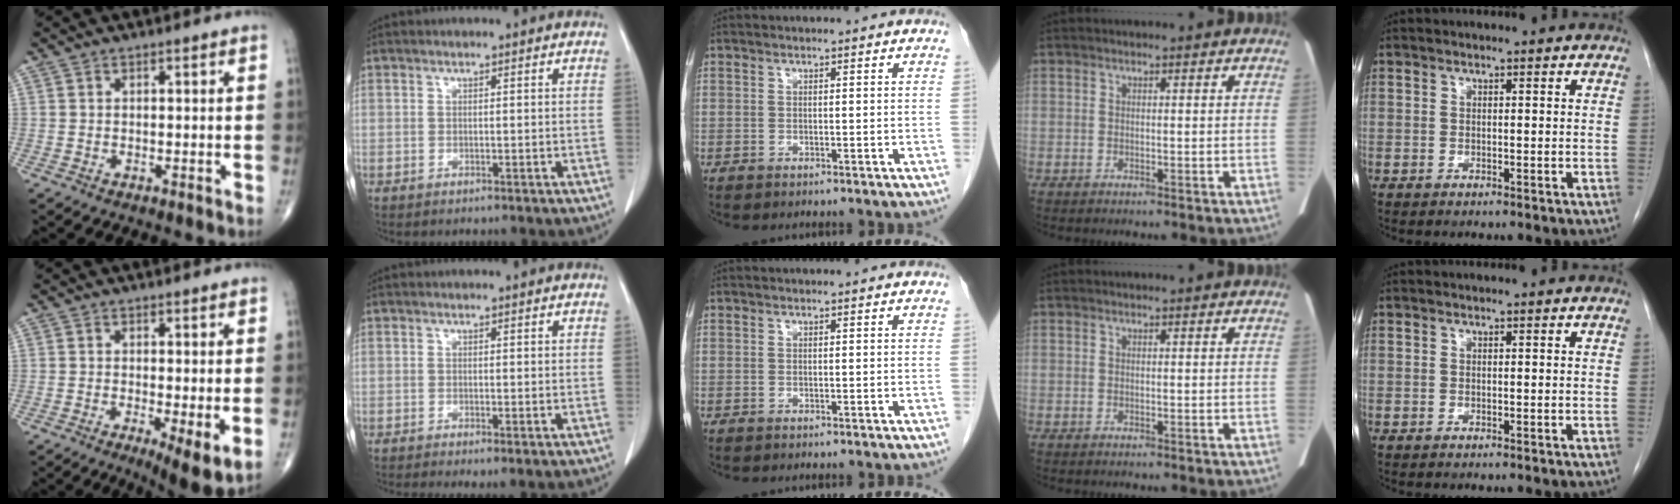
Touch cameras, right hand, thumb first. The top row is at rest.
{"thumb": {"total": 6.9, "force": [-1.2, 1.8, 6.5], "torque": [-0.104, -0.023, -0.020]}, "index": {"total": 2.0, "force": [-0.8, 0.5, 1.7], "torque": [-0.028, -0.006, -0.011]}}